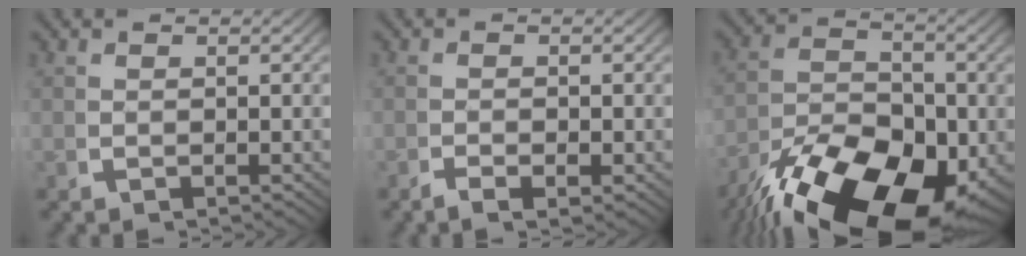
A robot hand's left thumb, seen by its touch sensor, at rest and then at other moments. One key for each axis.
{"total": 1.3, "fx": -0.8, "fy": 0.5, "fz": 0.9, "tx": -0.016, "ty": -0.006, "tz": -0.015}
{"total": 15.2, "fx": -6.8, "fy": 8.8, "fz": 10.4, "tx": -0.164, "ty": -0.055, "tz": -0.084}